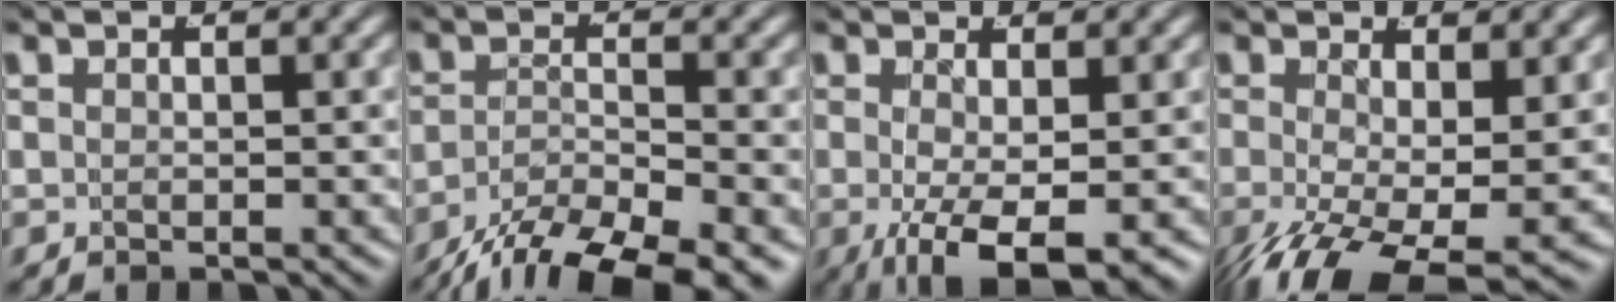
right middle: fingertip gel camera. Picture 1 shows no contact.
{"total": 7.9, "force": [-5.7, 3.1, 4.6], "torque": [-0.070, -0.018, -0.084]}
{"total": 7.3, "force": [-3.6, 2.7, 5.8], "torque": [-0.122, -0.047, -0.033]}
{"total": 7.9, "force": [-5.0, 3.2, 5.3], "torque": [-0.119, -0.063, -0.049]}